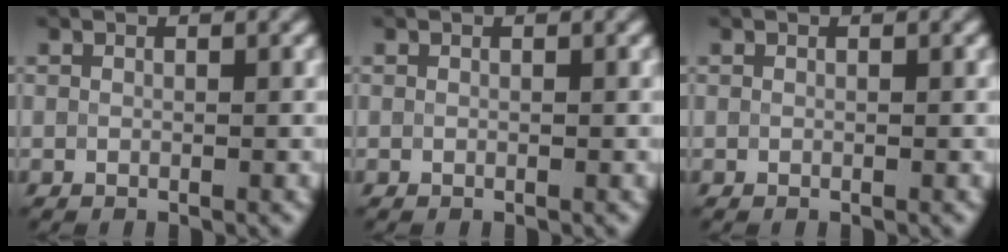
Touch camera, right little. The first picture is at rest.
{"total": 0.0}
{"total": 0.0}